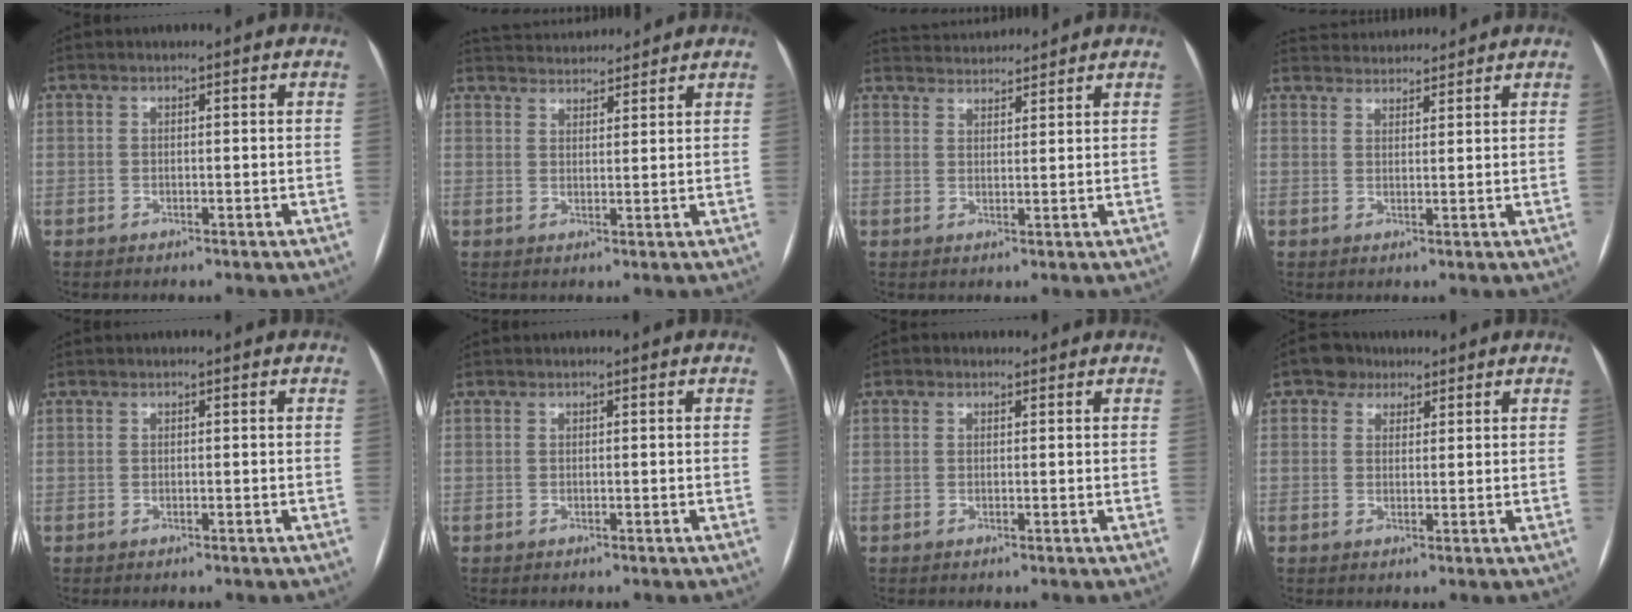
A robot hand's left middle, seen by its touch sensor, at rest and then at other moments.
{"total": 8.6, "force": [8.3, 1.4, 1.7], "torque": [-0.031, 0.025, 0.125]}
{"total": 6.6, "force": [6.5, 0.7, 0.9], "torque": [-0.022, 0.027, 0.100]}
{"total": 6.8, "force": [6.6, 1.1, 0.9], "torque": [-0.016, 0.028, 0.100]}
{"total": 0.0}
{"total": 0.0}
{"total": 1.0, "force": [0.6, 0.8, 0.2], "torque": [-0.003, 0.010, 0.006]}
{"total": 3.3, "force": [2.0, 2.5, 0.5], "torque": [-0.009, 0.014, 0.029]}